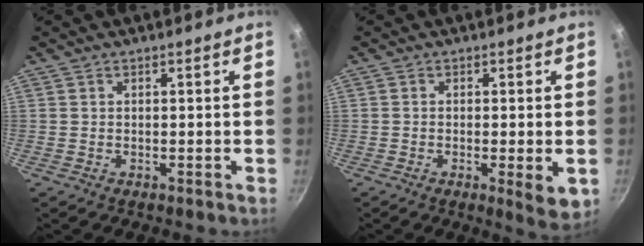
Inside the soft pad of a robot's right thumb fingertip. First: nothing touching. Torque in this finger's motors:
{"motor_torque": [-0.17, 0.32, -0.11, -0.03, 0.01]}